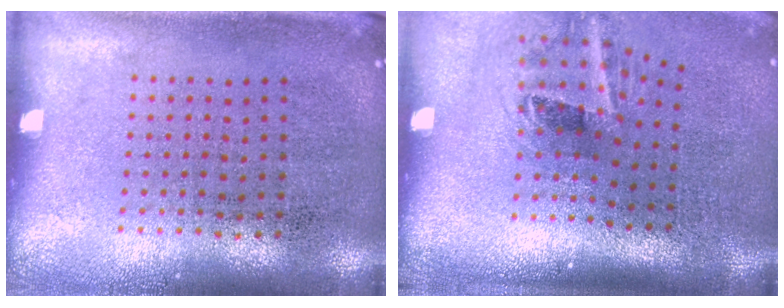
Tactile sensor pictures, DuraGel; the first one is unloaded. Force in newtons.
{"total": 2.2, "press": 1.3, "slide": 1.7}